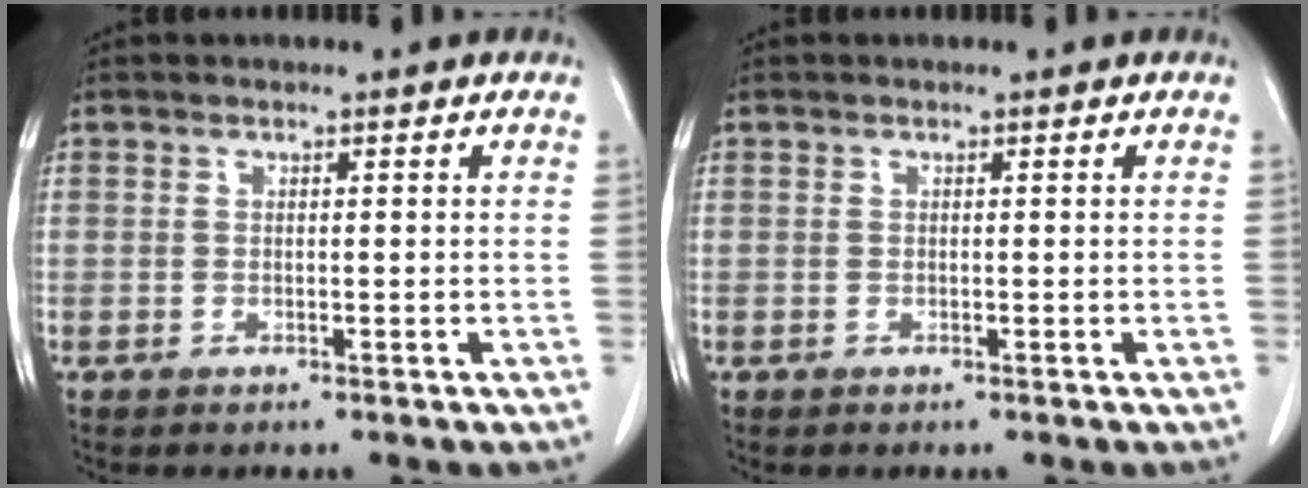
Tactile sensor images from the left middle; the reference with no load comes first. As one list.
[{"total": 0.0}]